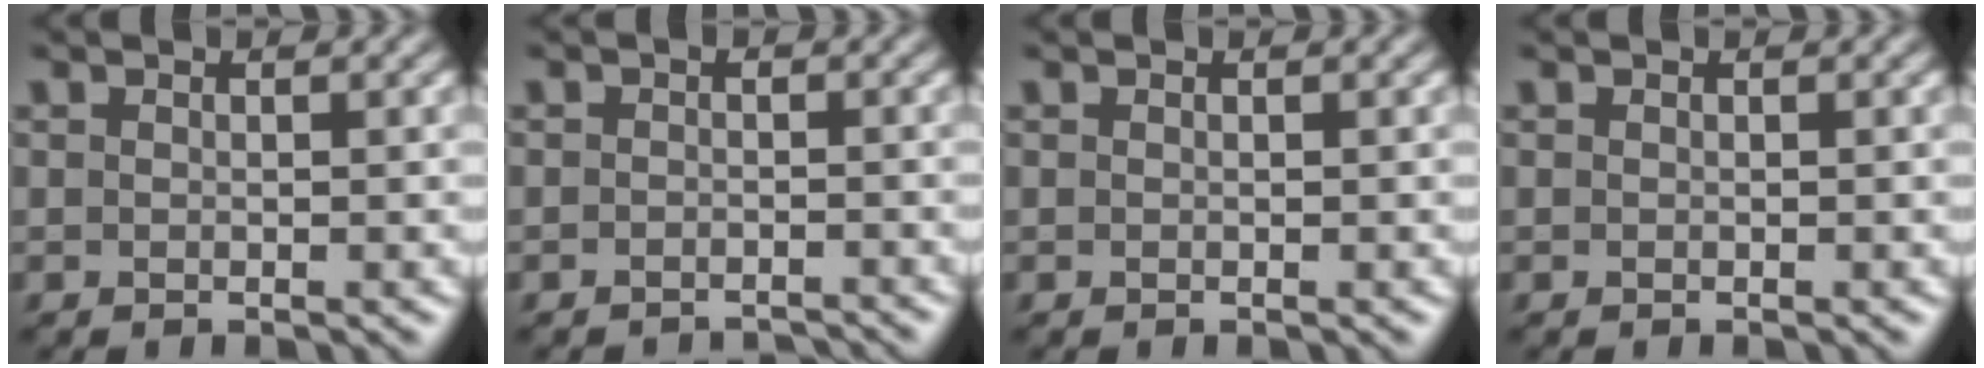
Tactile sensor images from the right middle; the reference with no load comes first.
{"total": 2.4, "force": [-2.3, 0.5, 0.3], "torque": [0.005, -0.002, -0.036]}
{"total": 0.0}
{"total": 0.0}